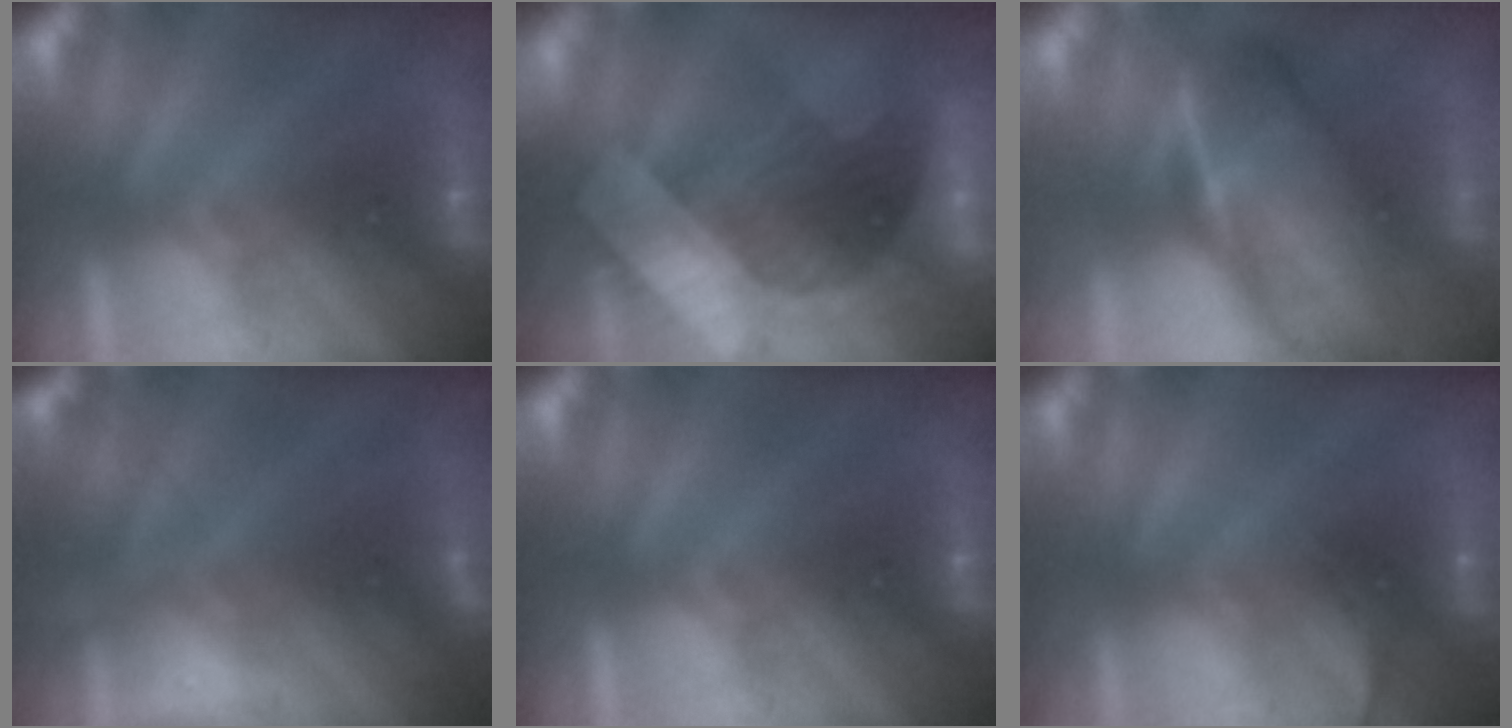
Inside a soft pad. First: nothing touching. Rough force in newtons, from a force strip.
{"total": 3.0}
{"total": 7.7}
{"total": 8.1}
{"total": 0.0}
{"total": 1.8}